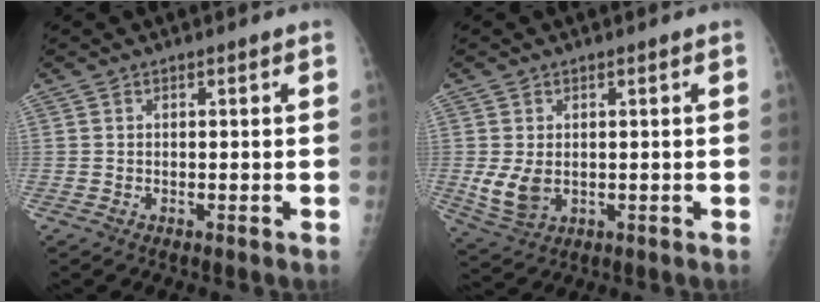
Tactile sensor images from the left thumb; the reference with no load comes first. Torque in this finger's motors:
{"motor_torque": [0.43, 0.45, 0.74, -0.14, 0.21]}